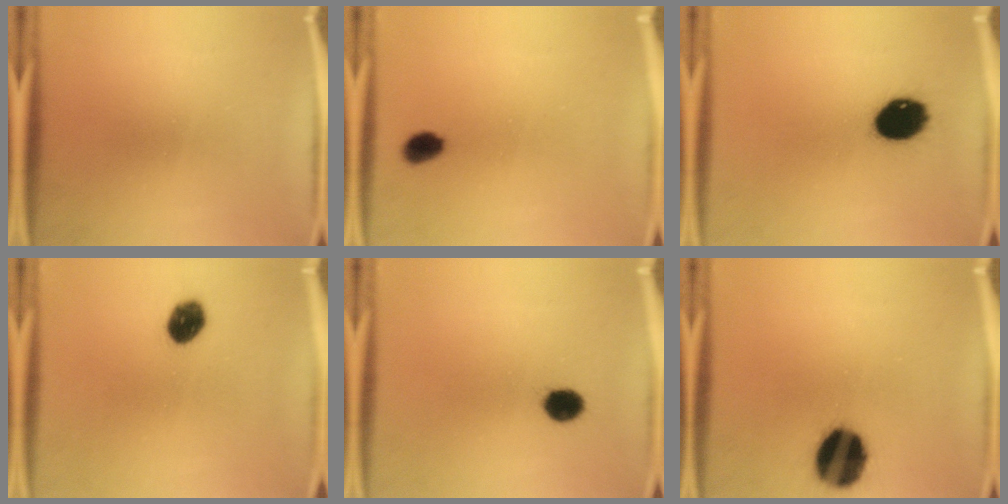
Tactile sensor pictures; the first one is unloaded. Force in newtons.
{"total": 3.1}
{"total": 11.3}
{"total": 6.2}
{"total": 4.6}
{"total": 16.2}